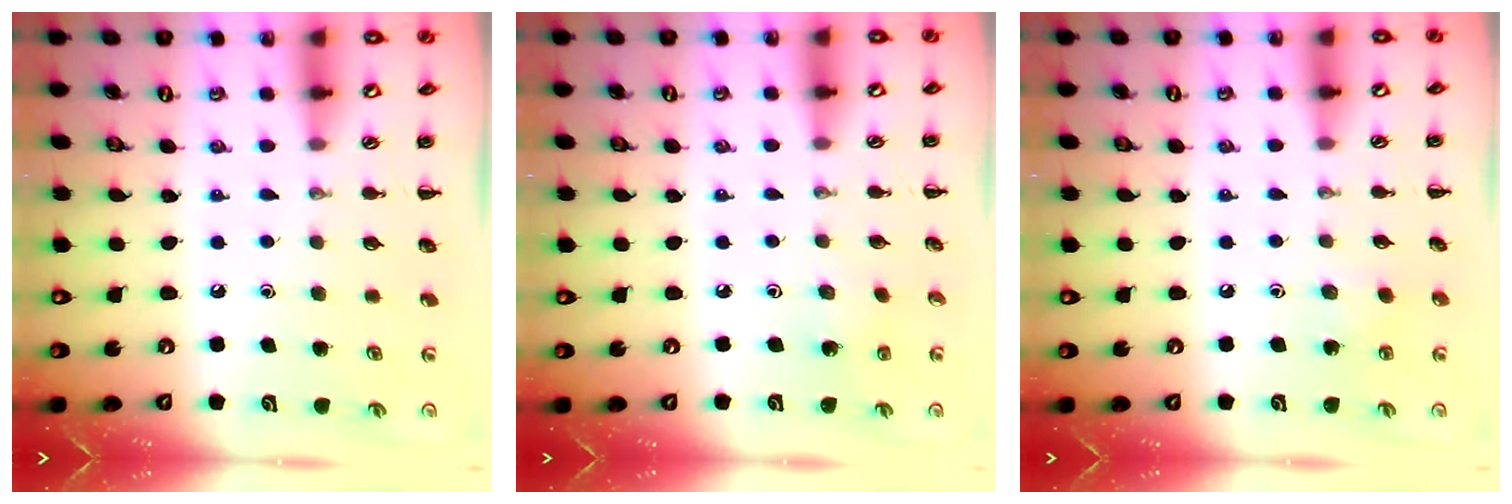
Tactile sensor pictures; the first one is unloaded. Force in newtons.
{"total": 1.1, "press": 1.0, "slide": 0.5}
{"total": 5.0, "press": 4.7, "slide": 1.6}